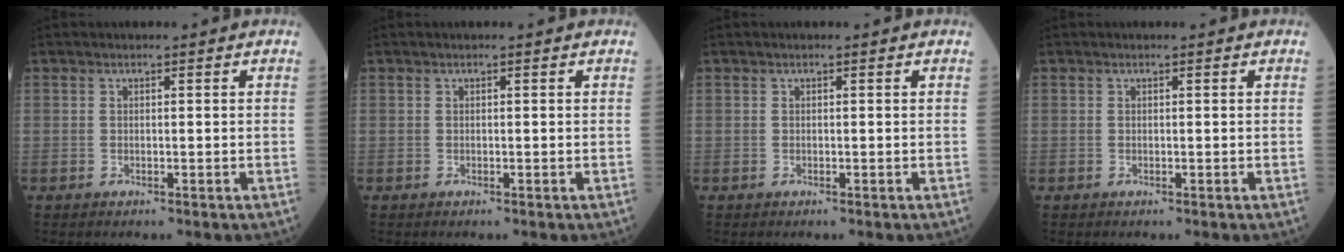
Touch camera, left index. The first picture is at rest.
{"total": 0.0}
{"total": 0.0}
{"total": 0.0}